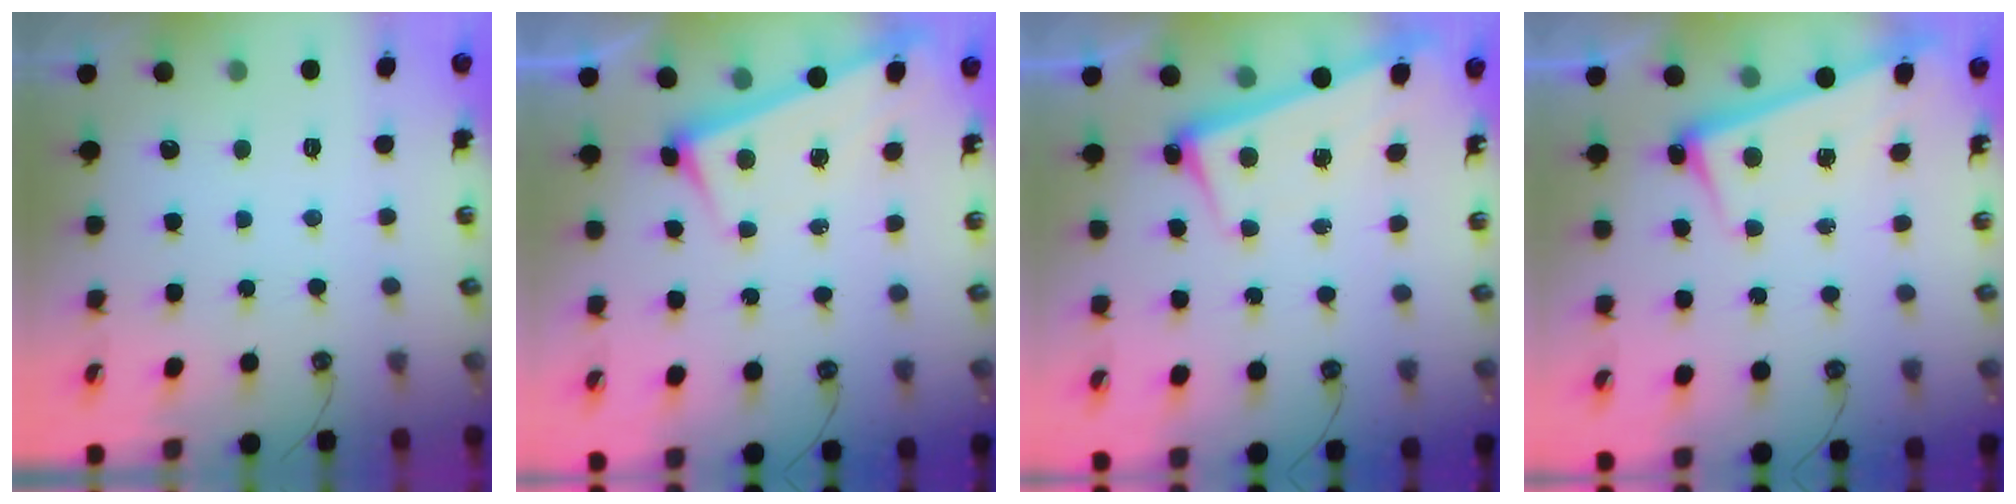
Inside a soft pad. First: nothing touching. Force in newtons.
{"total": 2.8, "press": 2.8, "slide": 0.2}
{"total": 2.6, "press": 2.4, "slide": 0.9}
{"total": 2.8, "press": 2.6, "slide": 1.1}